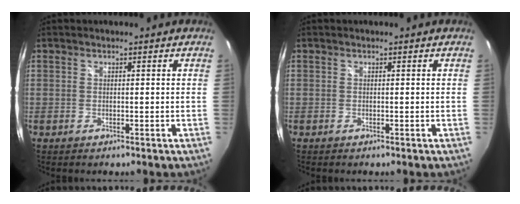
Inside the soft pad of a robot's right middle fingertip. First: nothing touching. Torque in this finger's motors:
{"motor_torque": [-0.52, -0.62, 0.01, 0.00]}